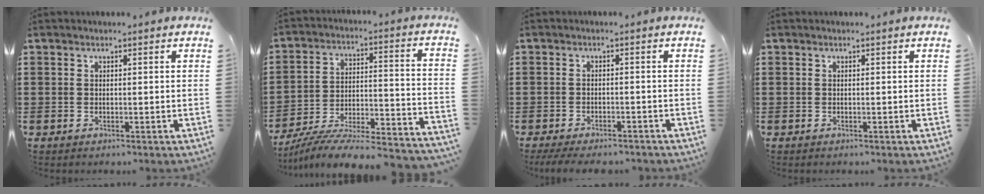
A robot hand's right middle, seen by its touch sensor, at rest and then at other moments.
{"total": 6.2, "force": [-5.7, 0.3, 2.4], "torque": [-0.045, -0.012, -0.118]}
{"total": 2.4, "force": [-2.3, 0.2, 0.7], "torque": [-0.022, -0.004, -0.048]}
{"total": 0.0}